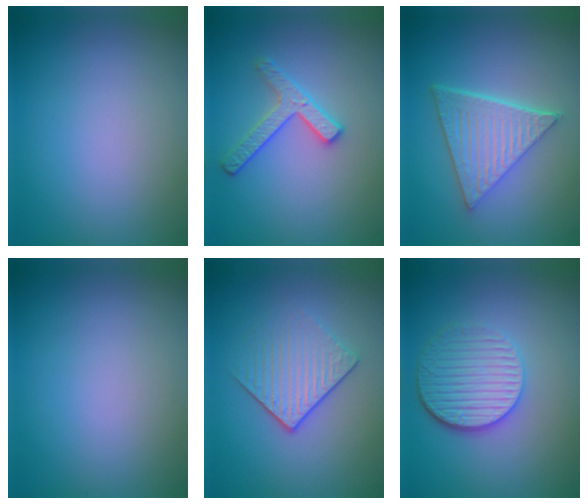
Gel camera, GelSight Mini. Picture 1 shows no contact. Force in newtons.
{"total": 2.6, "press": 2.5, "slide": 0.6}
{"total": 6.3, "press": 4.7, "slide": 4.2}
{"total": 0.0}
{"total": 3.7, "press": 2.8, "slide": 2.4}
{"total": 4.8, "press": 3.9, "slide": 2.8}